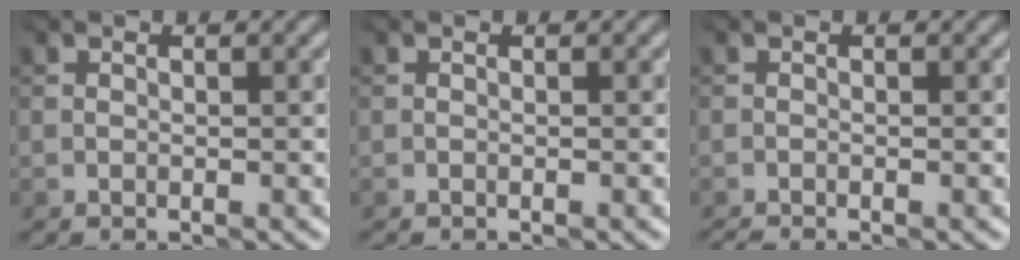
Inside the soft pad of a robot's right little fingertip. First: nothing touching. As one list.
[{"total": 0.0}, {"total": 1.2, "force": [-1.2, 0.0, 0.2], "torque": [-0.010, -0.007, -0.029]}]